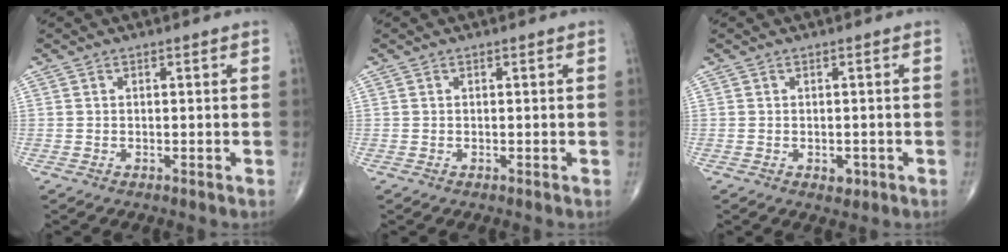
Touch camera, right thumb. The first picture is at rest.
{"total": 0.0}
{"total": 1.7, "force": [-0.6, 1.2, 1.1], "torque": [-0.008, 0.000, -0.005]}